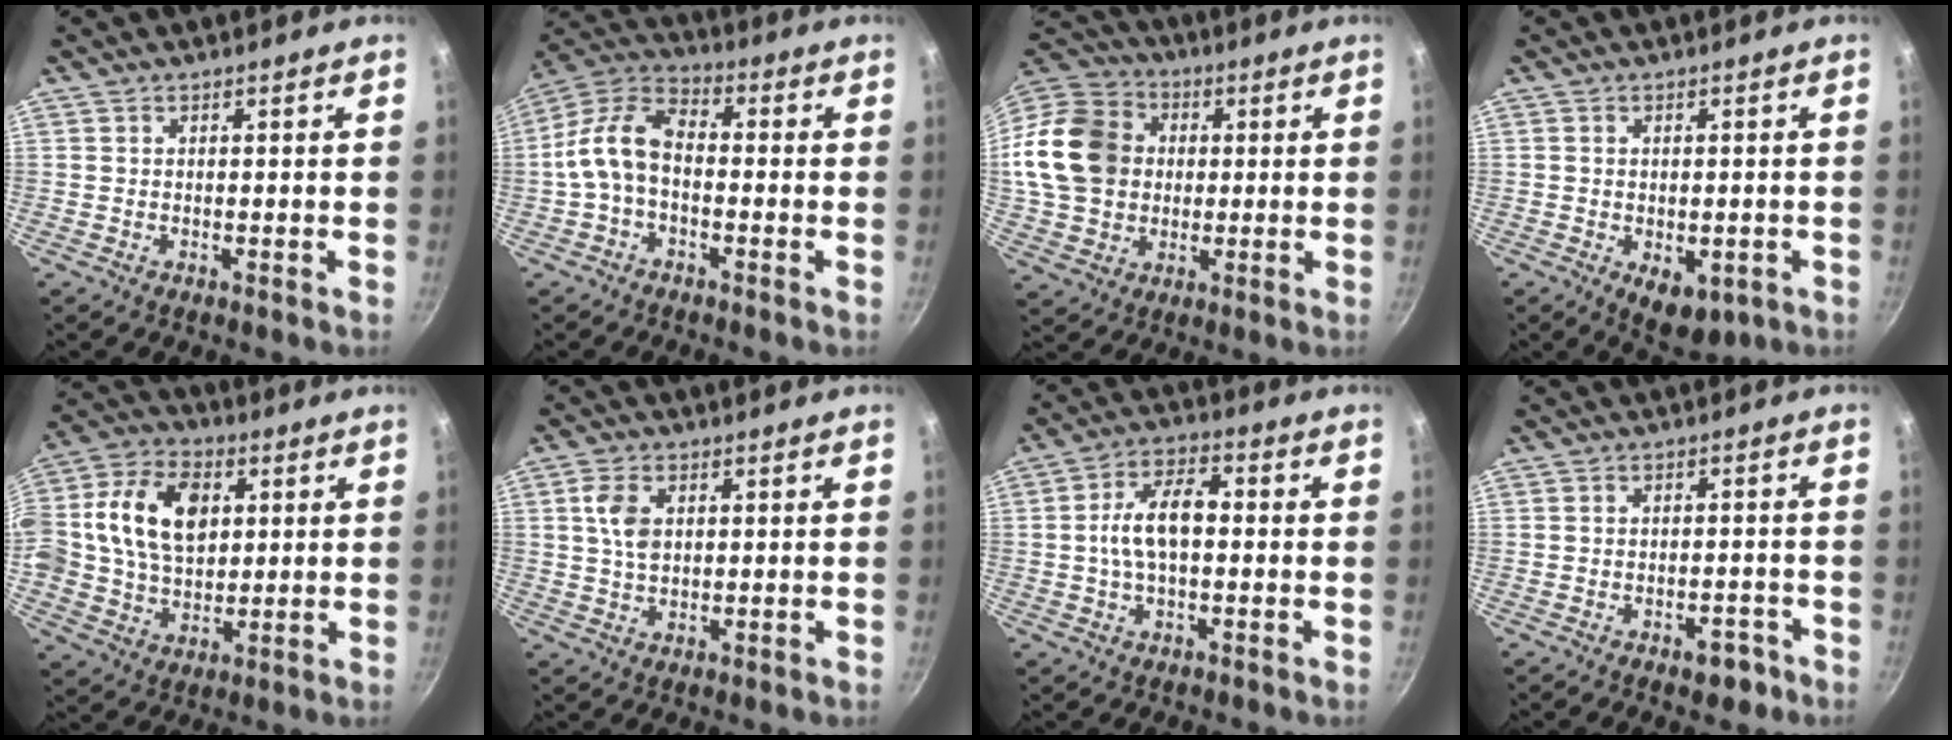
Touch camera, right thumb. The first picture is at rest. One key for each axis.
{"total": 10.4, "fx": -1.6, "fy": 6.4, "fz": 8.0, "tx": -0.147, "ty": 0.042, "tz": -0.049}
{"total": 18.7, "fx": 1.5, "fy": 15.4, "fz": 10.4, "tx": -0.178, "ty": 0.030, "tz": 0.025}
{"total": 7.1, "fx": -2.3, "fy": 4.2, "fz": 5.3, "tx": -0.052, "ty": 0.000, "tz": -0.018}
{"total": 18.3, "fx": 3.5, "fy": 12.9, "fz": 12.5, "tx": -0.212, "ty": 0.016, "tz": 0.052}
{"total": 5.8, "fx": 1.4, "fy": 3.8, "fz": 4.2, "tx": -0.074, "ty": -0.001, "tz": 0.026}
{"total": 9.8, "fx": 0.0, "fy": 5.4, "fz": 8.2, "tx": -0.132, "ty": 0.031, "tz": -0.007}
{"total": 4.2, "fx": -2.5, "fy": 2.3, "fz": 2.5, "tx": -0.018, "ty": 0.025, "tz": -0.023}